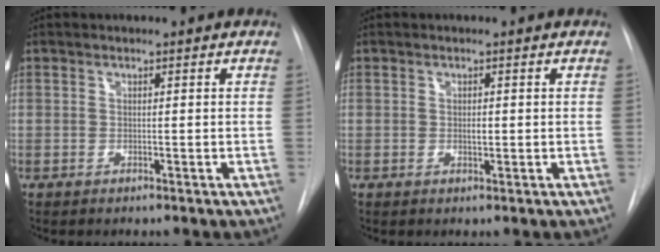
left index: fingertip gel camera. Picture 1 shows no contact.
{"total": 0.8, "force": [-0.2, 0.3, 0.7], "torque": [-0.011, -0.006, -0.003]}